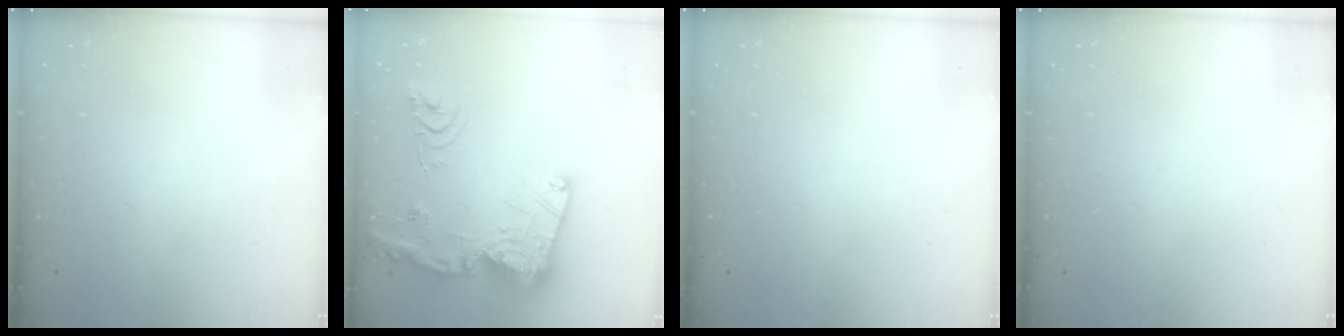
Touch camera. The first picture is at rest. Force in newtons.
{"total": 21.7, "press": 21.5, "slide": 2.2}
{"total": 0.0}
{"total": 0.0}